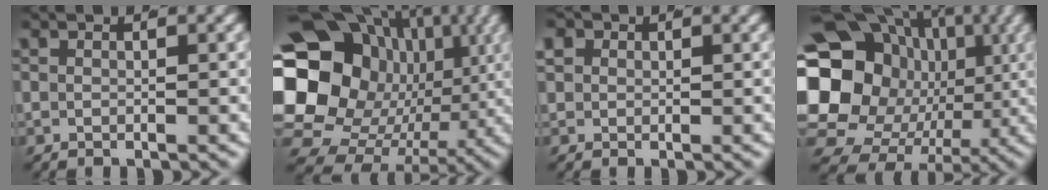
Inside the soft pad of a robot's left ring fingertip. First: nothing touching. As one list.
[{"total": 24.8, "force": [1.2, 19.8, 14.8], "torque": [-0.286, -0.049, 0.018]}, {"total": 2.5, "force": [0.8, 2.2, 0.8], "torque": [-0.029, -0.002, 0.014]}, {"total": 22.8, "force": [-1.5, 19.0, 12.5], "torque": [-0.241, -0.068, -0.015]}]